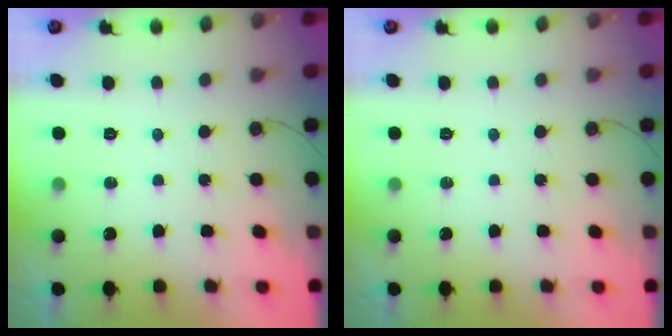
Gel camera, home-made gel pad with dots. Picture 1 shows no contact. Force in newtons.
{"total": 0.0}